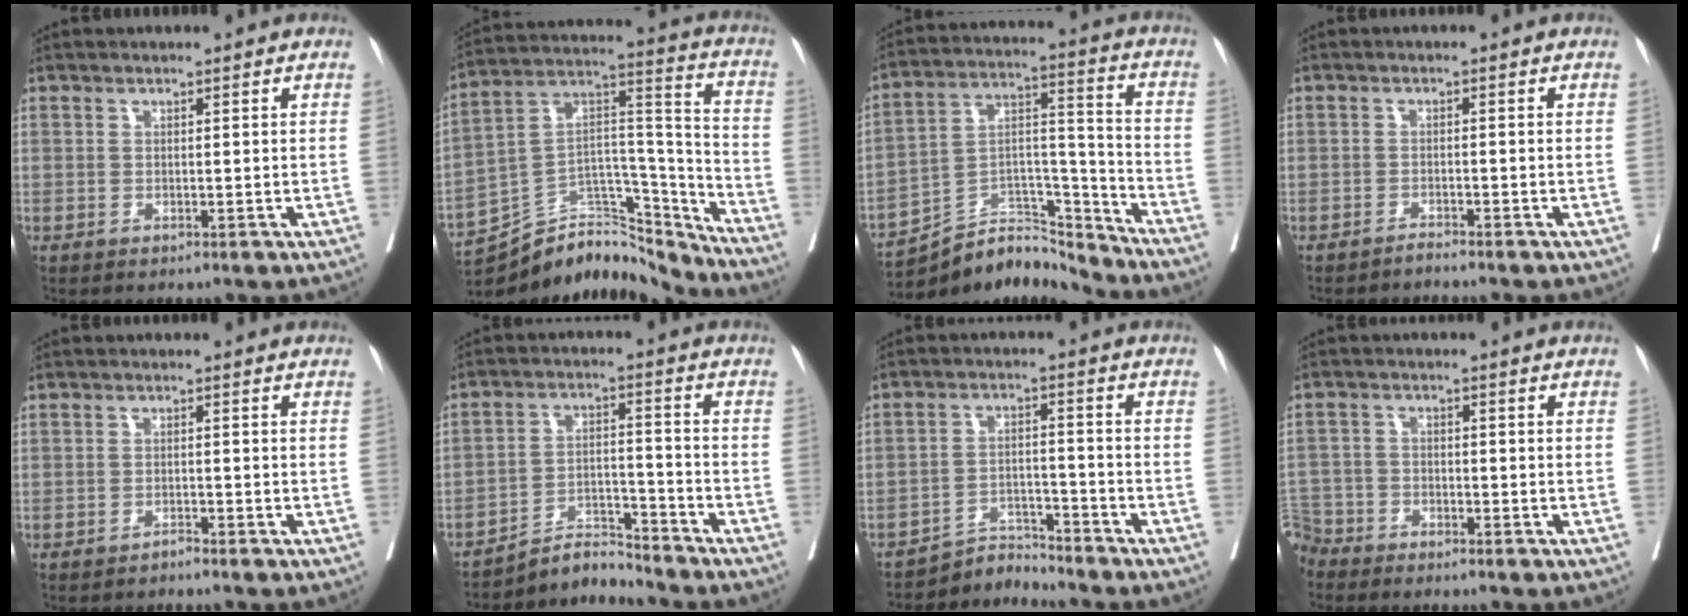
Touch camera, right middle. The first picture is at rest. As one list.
[{"total": 16.7, "force": [-16.0, 4.0, 3.1], "torque": [-0.052, 0.055, -0.258]}, {"total": 9.5, "force": [-9.4, 1.4, 0.0], "torque": [0.012, 0.051, -0.169]}, {"total": 2.1, "force": [1.8, -0.9, -0.7], "torque": [0.019, -0.010, 0.031]}, {"total": 0.9, "force": [-0.9, -0.3, 0.0], "torque": [0.003, 0.000, -0.016]}, {"total": 3.8, "force": [-3.4, -1.2, -1.3], "torque": [0.023, 0.008, -0.060]}, {"total": 3.0, "force": [-1.8, -1.1, -2.1], "torque": [0.042, -0.003, -0.031]}, {"total": 6.5, "force": [-6.0, 2.5, 0.4], "torque": [-0.007, 0.002, -0.120]}]